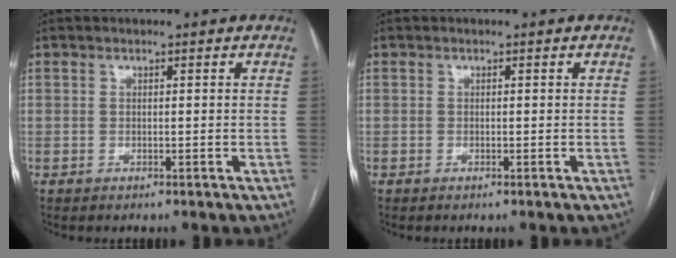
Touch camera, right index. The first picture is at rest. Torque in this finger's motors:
{"motor_torque": [-0.19, 0.05, -0.04, -0.01]}